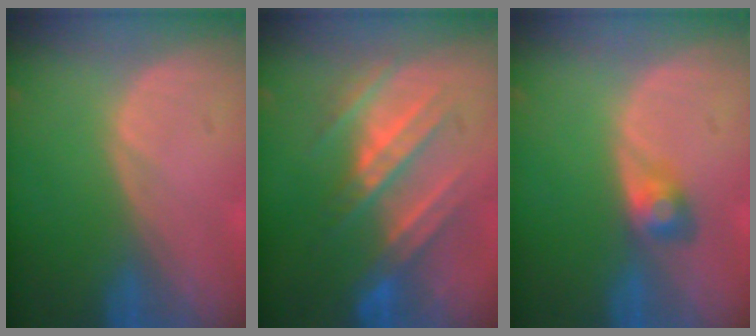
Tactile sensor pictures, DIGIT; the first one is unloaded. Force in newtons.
{"total": 8.1, "press": 8.0, "slide": 0.6}
{"total": 2.7, "press": 2.7, "slide": 0.3}